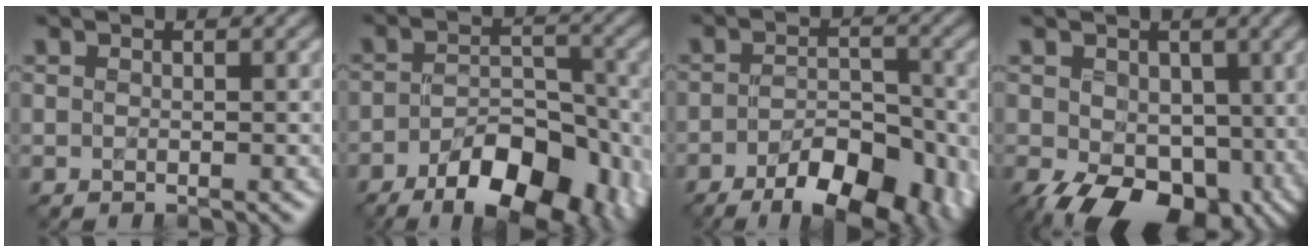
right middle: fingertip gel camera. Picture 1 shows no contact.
{"total": 10.2, "force": [-5.6, 4.7, 7.2], "torque": [-0.107, -0.006, -0.077]}
{"total": 8.4, "force": [-4.6, 3.5, 6.0], "torque": [-0.086, -0.003, -0.068]}
{"total": 11.9, "force": [-3.6, 7.5, 8.5], "torque": [-0.140, -0.037, -0.051]}